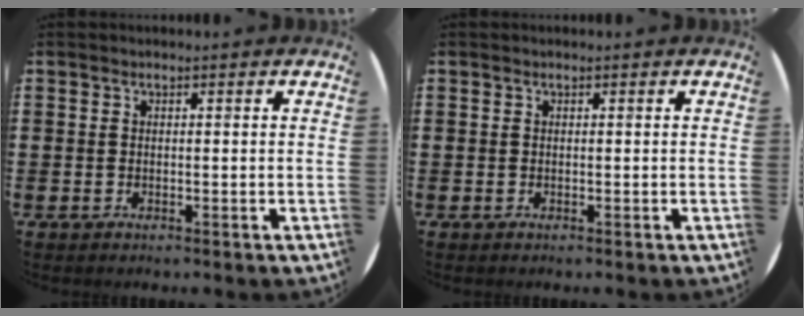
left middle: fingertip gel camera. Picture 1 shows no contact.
{"total": 0.0}